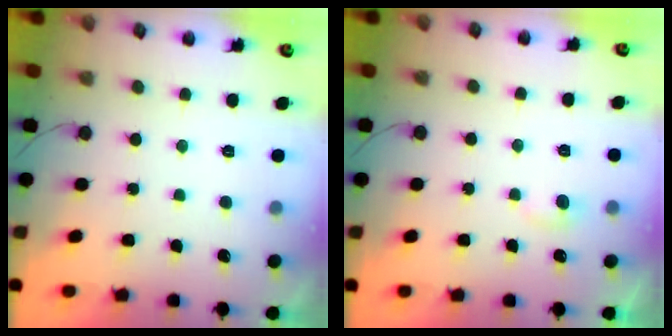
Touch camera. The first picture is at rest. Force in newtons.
{"total": 2.7, "press": 2.7, "slide": 0.2}